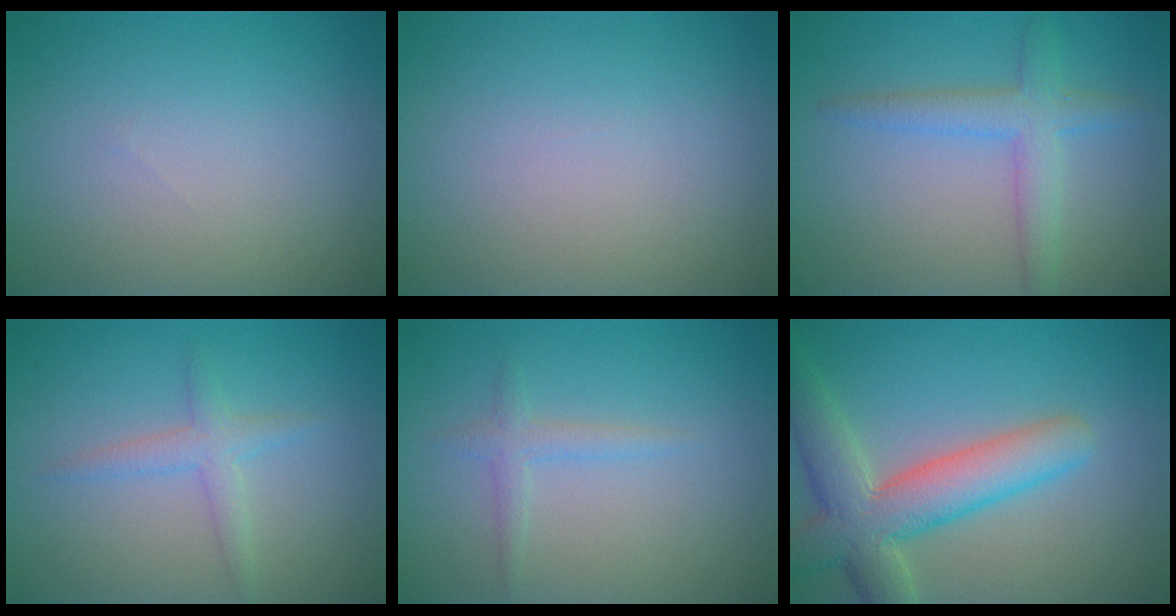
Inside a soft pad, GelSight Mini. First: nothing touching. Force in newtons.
{"total": 0.0}
{"total": 3.3, "press": 3.3, "slide": 0.2}
{"total": 1.9, "press": 1.9, "slide": 0.1}
{"total": 1.4, "press": 1.4, "slide": 0.1}
{"total": 7.4, "press": 7.4, "slide": 0.8}